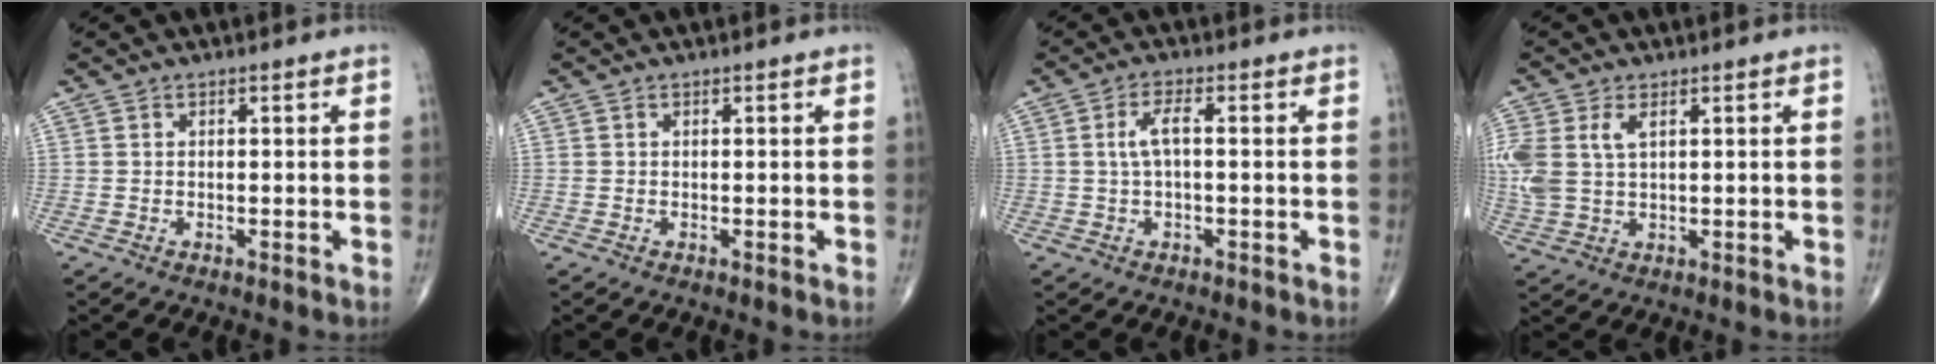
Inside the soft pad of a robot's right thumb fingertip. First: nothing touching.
{"total": 0.0}
{"total": 3.6, "force": [0.2, 1.0, 3.4], "torque": [-0.082, 0.011, 0.002]}
{"total": 8.9, "force": [2.3, 5.2, 6.8], "torque": [-0.176, 0.008, 0.055]}